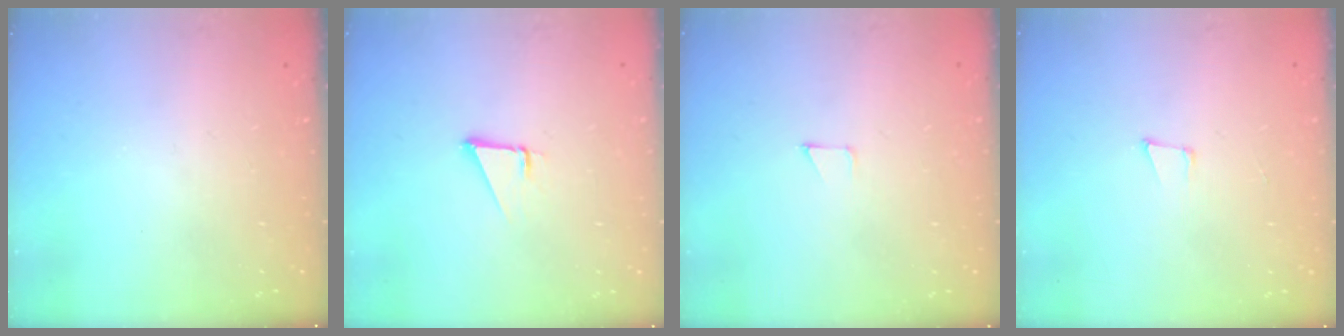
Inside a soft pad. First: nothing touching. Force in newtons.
{"total": 1.9, "press": 1.9, "slide": 0.0}
{"total": 2.6, "press": 2.6, "slide": 0.2}
{"total": 4.2, "press": 3.2, "slide": 2.7}